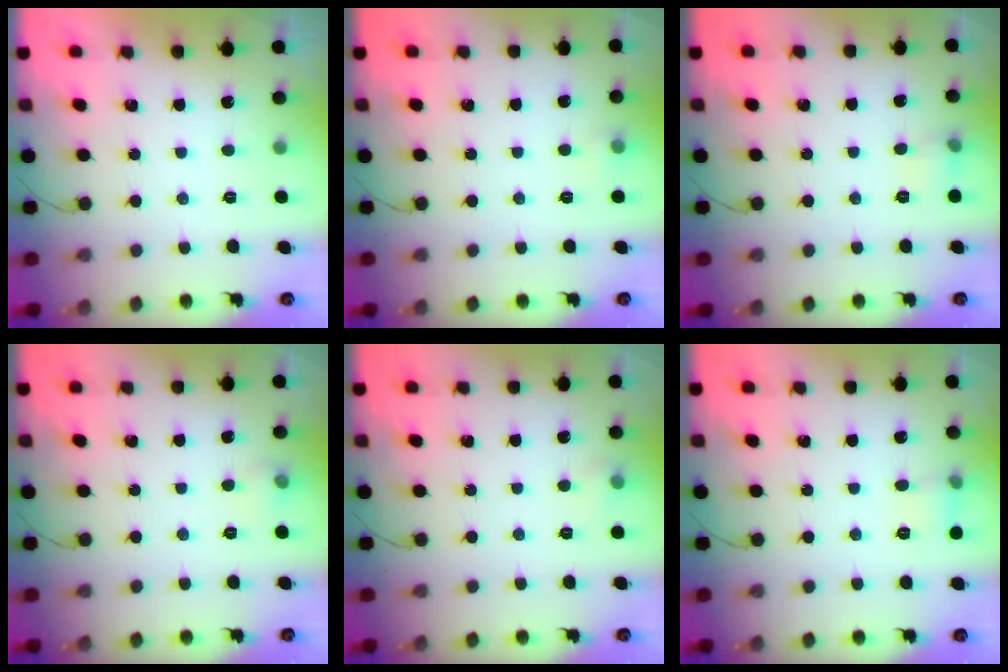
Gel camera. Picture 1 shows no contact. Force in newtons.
{"total": 5.1, "press": 4.9, "slide": 1.1}
{"total": 5.5, "press": 5.3, "slide": 1.3}
{"total": 5.0, "press": 4.1, "slide": 2.7}
{"total": 4.3, "press": 4.1, "slide": 1.4}
{"total": 5.4, "press": 5.1, "slide": 1.6}